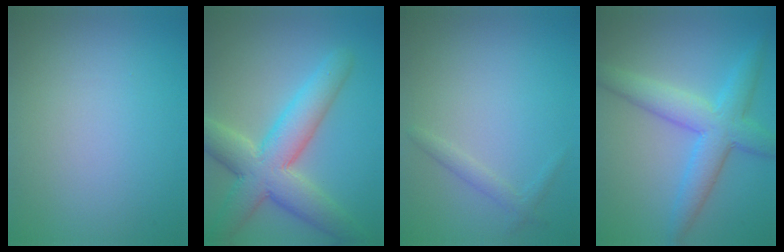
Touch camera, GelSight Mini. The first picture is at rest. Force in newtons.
{"total": 8.0, "press": 8.0, "slide": 0.4}
{"total": 1.3, "press": 1.3, "slide": 0.1}
{"total": 5.7, "press": 5.7, "slide": 0.2}